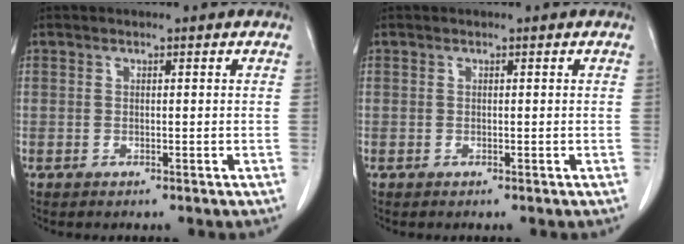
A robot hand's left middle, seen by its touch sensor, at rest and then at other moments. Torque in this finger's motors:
{"motor_torque": [0.00, 0.00, 0.01, 0.00]}